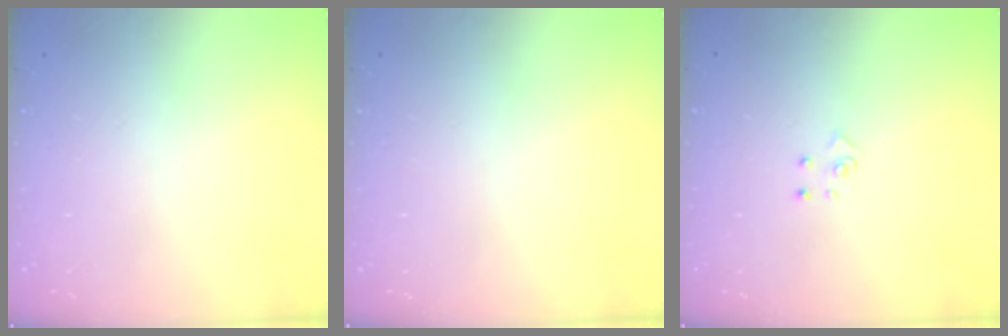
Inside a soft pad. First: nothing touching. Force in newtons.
{"total": 0.0}
{"total": 4.3, "press": 4.3, "slide": 0.4}